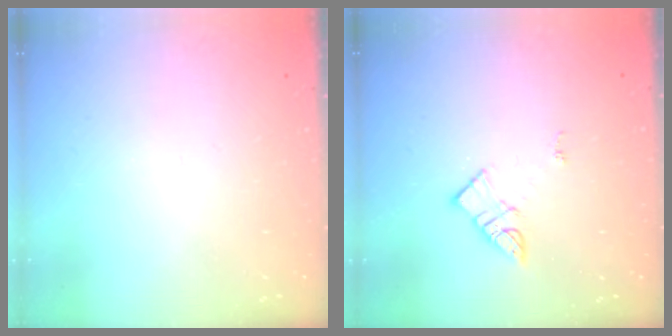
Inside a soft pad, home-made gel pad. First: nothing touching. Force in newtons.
{"total": 5.9, "press": 5.9, "slide": 0.4}